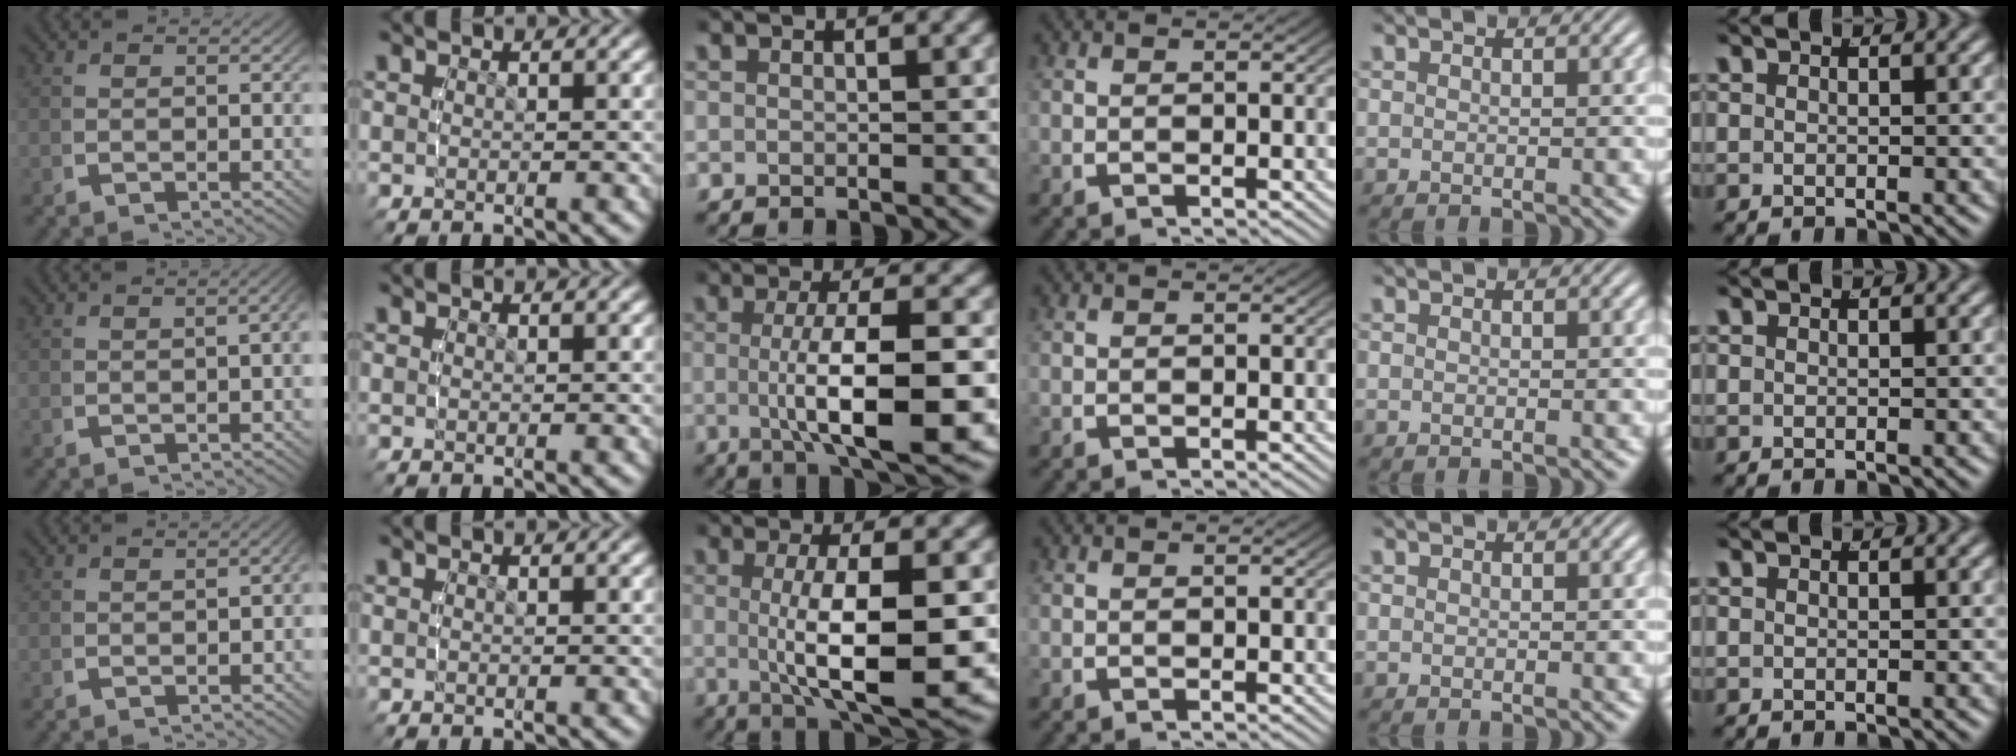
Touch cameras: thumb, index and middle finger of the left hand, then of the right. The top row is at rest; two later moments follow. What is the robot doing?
{"motion": "lift_and_place", "object": "cubes"}